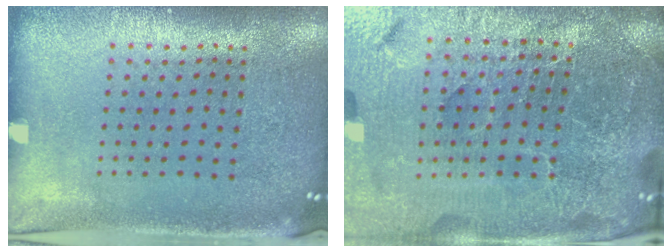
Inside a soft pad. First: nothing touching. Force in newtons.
{"total": 6.6, "press": 5.9, "slide": 3.0}